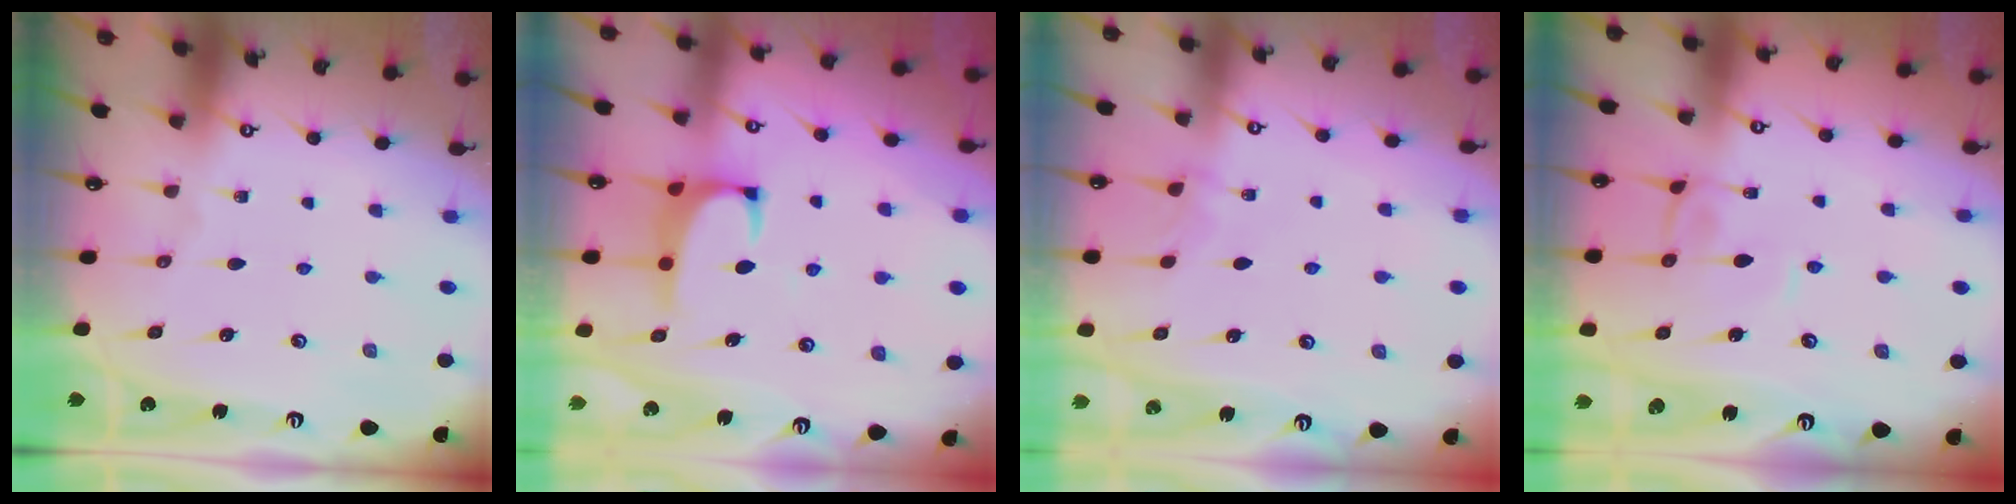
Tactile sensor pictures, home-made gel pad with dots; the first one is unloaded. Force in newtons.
{"total": 0.9, "press": 0.7, "slide": 0.6}
{"total": 2.6, "press": 2.6, "slide": 0.3}
{"total": 0.6, "press": 0.5, "slide": 0.2}